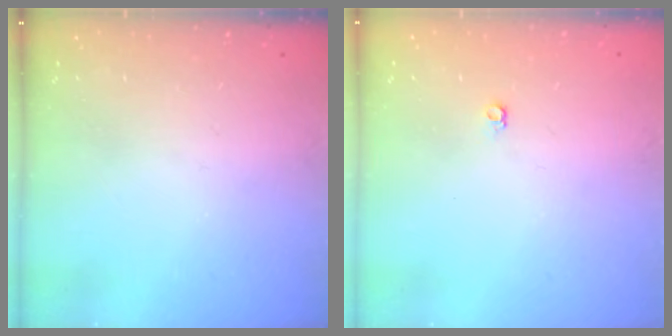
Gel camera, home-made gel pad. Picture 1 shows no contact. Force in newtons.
{"total": 3.6, "press": 3.5, "slide": 0.6}